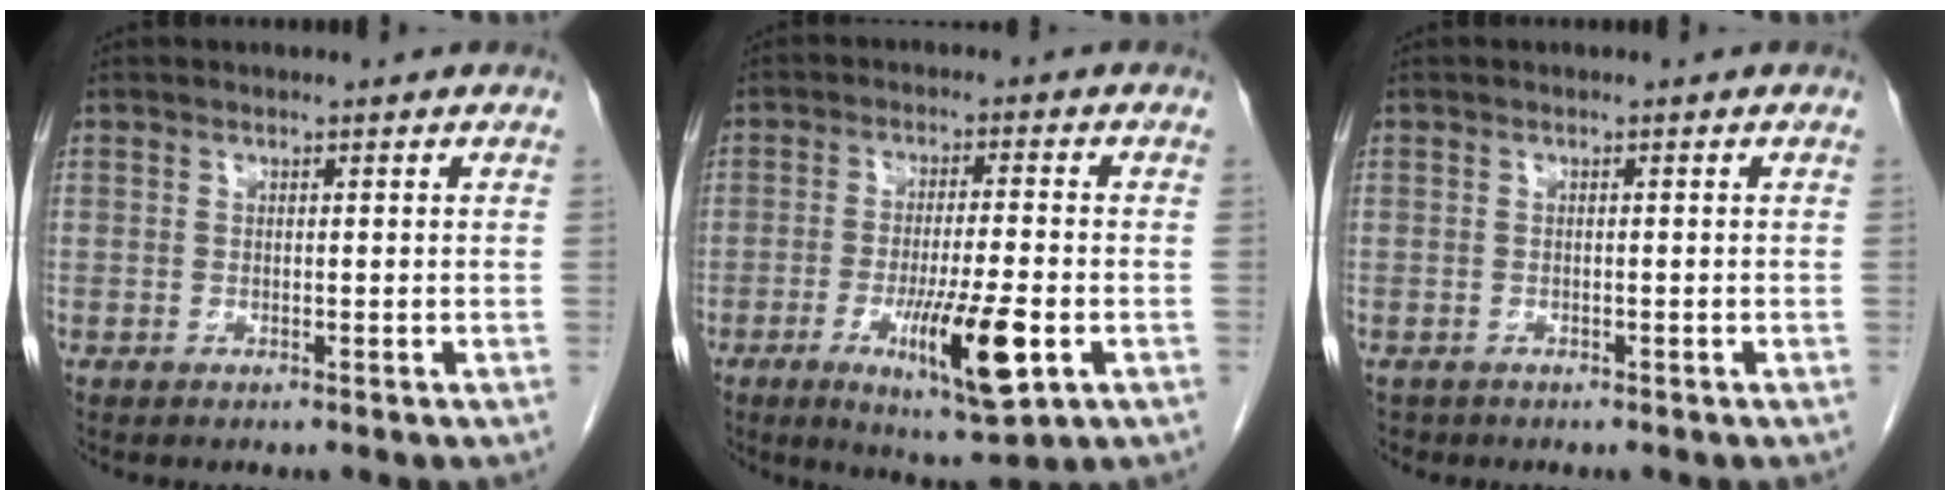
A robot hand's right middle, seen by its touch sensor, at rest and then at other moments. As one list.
[{"total": 11.3, "force": [-4.0, 1.3, 10.5], "torque": [-0.176, -0.027, -0.059]}, {"total": 1.1, "force": [-0.8, 0.7, 0.0], "torque": [-0.011, 0.000, -0.013]}]